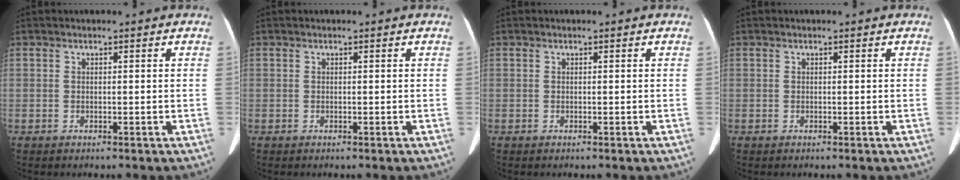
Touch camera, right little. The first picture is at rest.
{"total": 0.0}
{"total": 0.0}
{"total": 0.0}